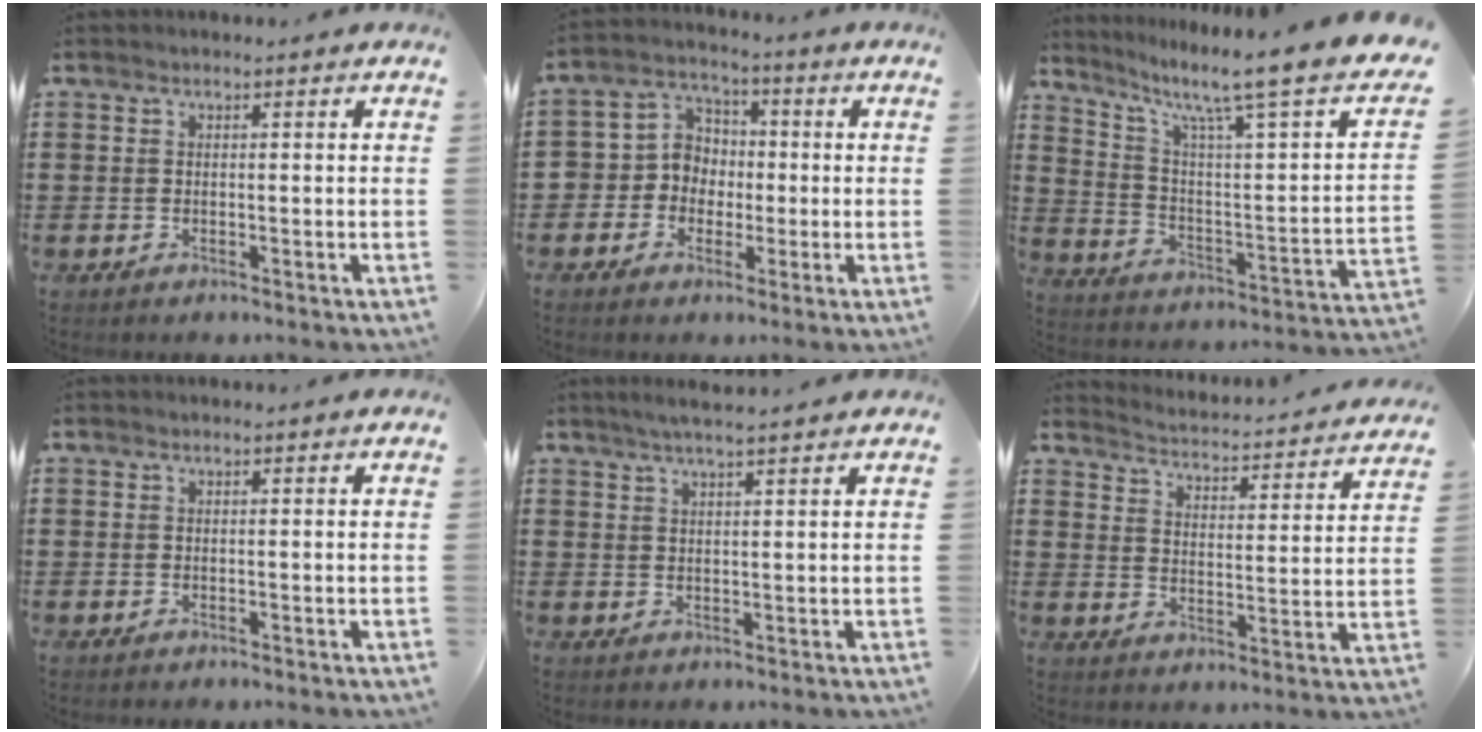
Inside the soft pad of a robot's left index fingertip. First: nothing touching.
{"total": 5.8, "force": [-0.9, 5.6, 1.5], "torque": [-0.058, 0.009, -0.023]}
{"total": 8.5, "force": [6.1, 0.5, 6.0], "torque": [-0.124, -0.055, 0.085]}
{"total": 0.0}
{"total": 2.9, "force": [2.4, -0.2, 1.5], "torque": [-0.034, 0.001, 0.043]}
{"total": 2.8, "force": [2.8, -0.2, 0.0], "torque": [-0.021, -0.032, 0.038]}